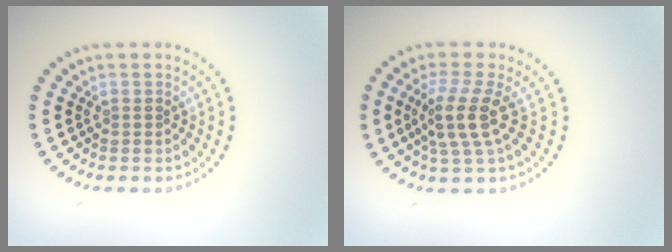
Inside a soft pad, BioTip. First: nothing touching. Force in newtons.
{"total": 3.5, "press": 3.0, "slide": 1.8}